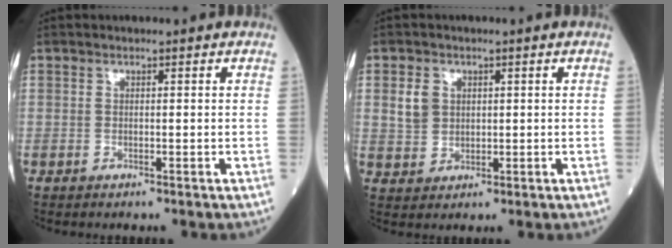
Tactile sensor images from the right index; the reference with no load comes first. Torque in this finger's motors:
{"motor_torque": [0.39, 0.26, 0.05, 0.01]}